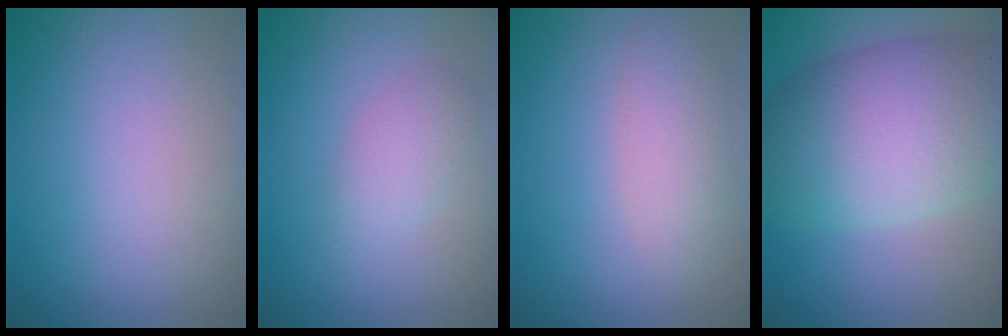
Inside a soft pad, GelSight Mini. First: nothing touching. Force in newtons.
{"total": 2.2, "press": 2.2, "slide": 0.0}
{"total": 3.1, "press": 3.1, "slide": 0.0}
{"total": 11.4, "press": 11.4, "slide": 0.5}